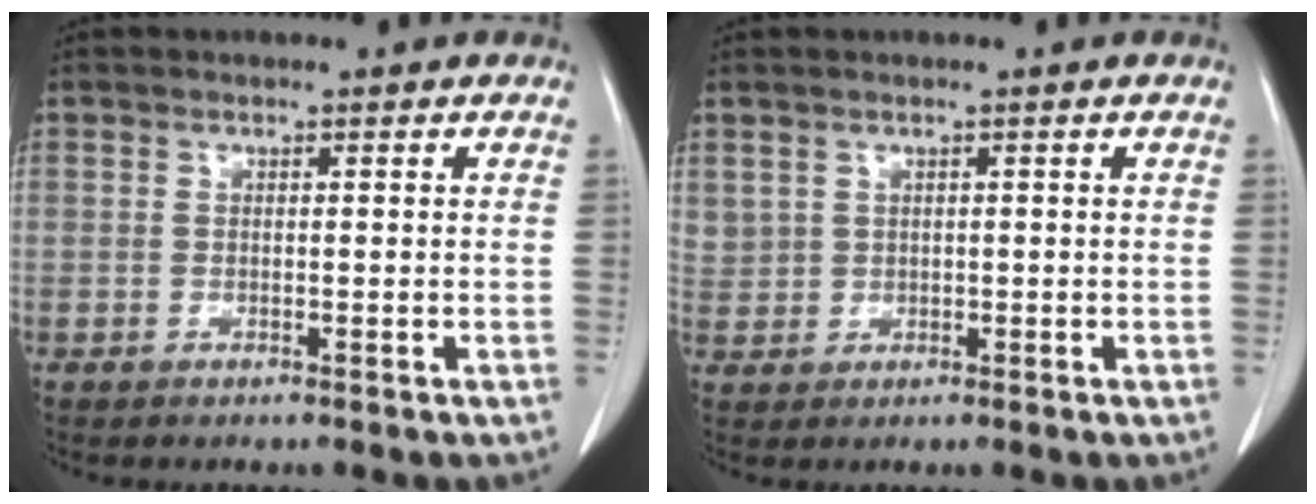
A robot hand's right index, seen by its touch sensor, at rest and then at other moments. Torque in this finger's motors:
{"motor_torque": [0.39, 0.30, 0.20, 0.06]}